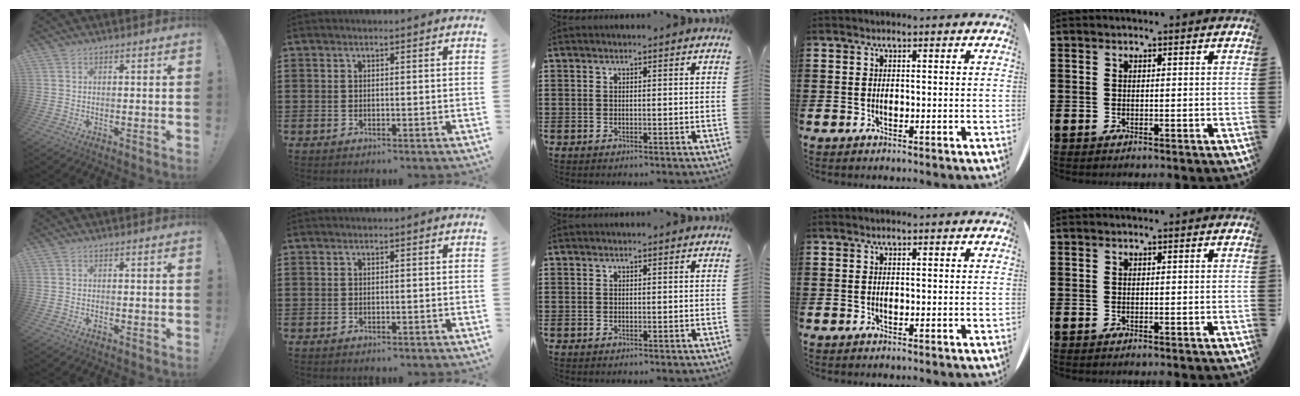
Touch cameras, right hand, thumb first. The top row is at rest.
{"thumb": {"total": 1.1, "force": [-1.0, 0.3, 0.1], "torque": [-0.007, 0.004, -0.016]}}